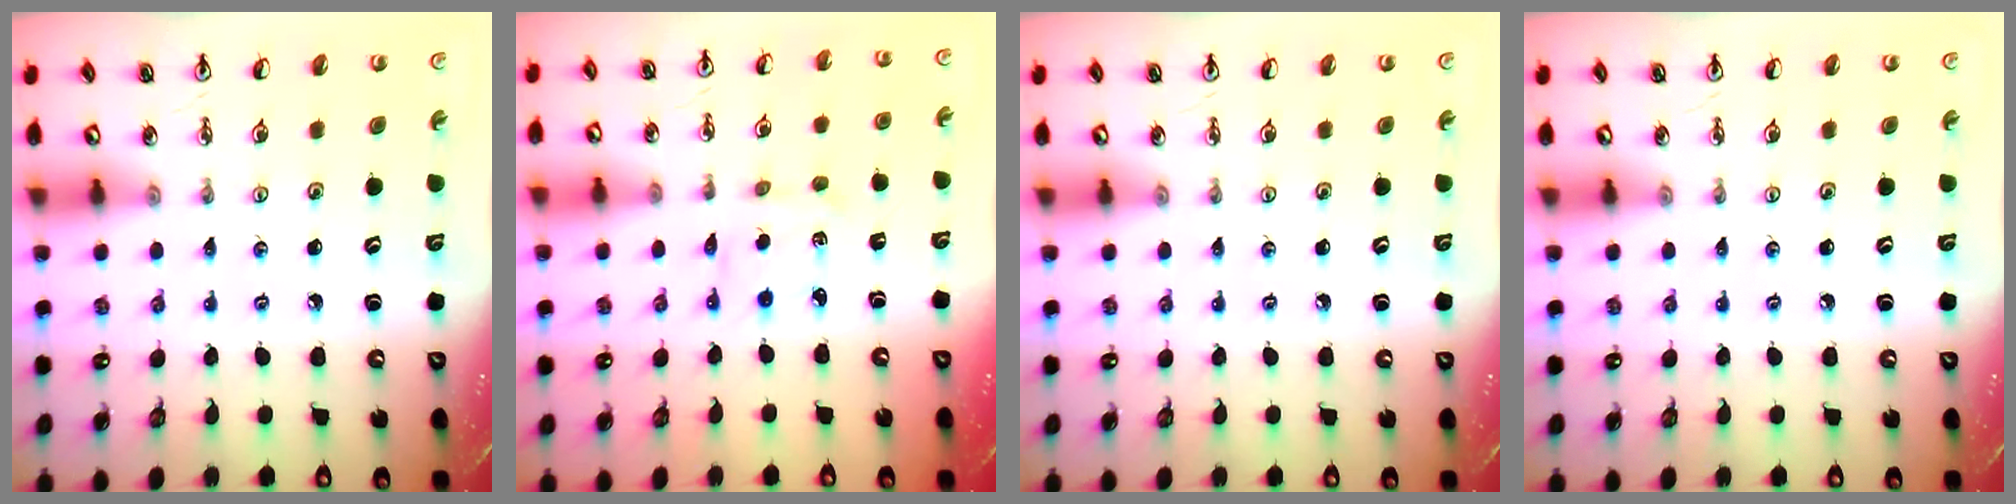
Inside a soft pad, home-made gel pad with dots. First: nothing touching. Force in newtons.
{"total": 3.0, "press": 2.9, "slide": 0.6}
{"total": 0.0}
{"total": 0.0}